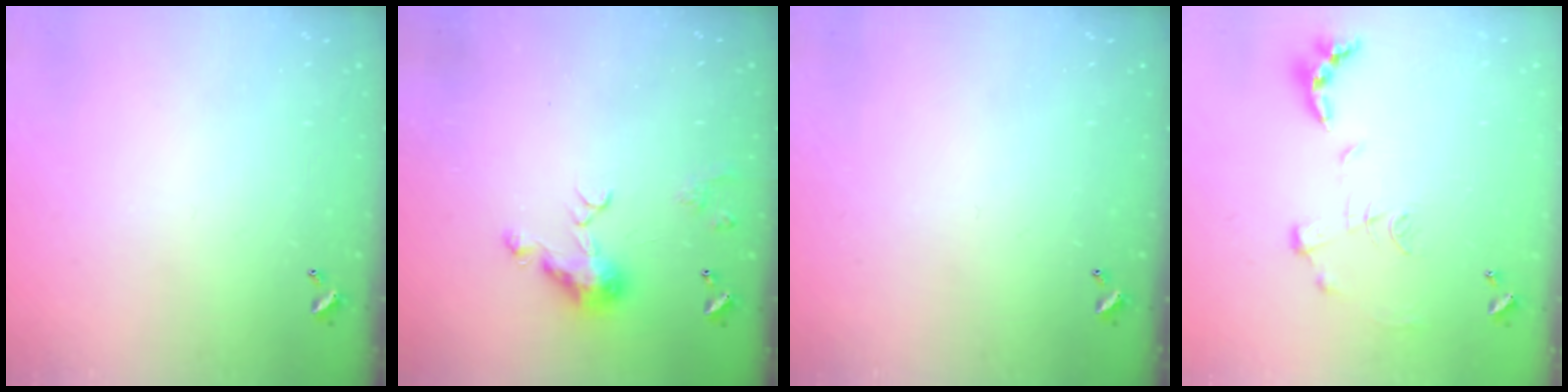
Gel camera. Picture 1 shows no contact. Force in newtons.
{"total": 7.3, "press": 7.3, "slide": 1.0}
{"total": 0.0}
{"total": 1.1, "press": 1.0, "slide": 0.4}